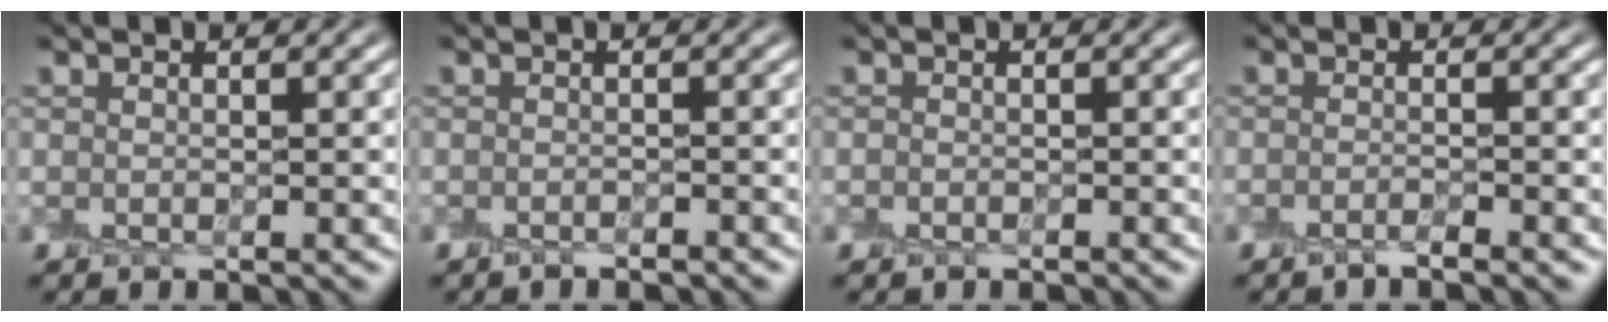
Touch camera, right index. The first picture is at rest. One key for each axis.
{"total": 1.0, "fx": -1.0, "fy": -0.2, "fz": 0.0, "tx": 0.005, "ty": -0.004, "tz": -0.015}
{"total": 0.6, "fx": -0.5, "fy": 0.3, "fz": -0.2, "tx": 0.006, "ty": 0.000, "tz": -0.012}
{"total": 1.0, "fx": -0.9, "fy": -0.3, "fz": 0.2, "tx": -0.002, "ty": -0.007, "tz": -0.019}